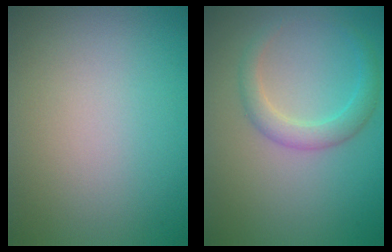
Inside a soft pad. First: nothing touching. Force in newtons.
{"total": 2.6, "press": 2.6, "slide": 0.0}